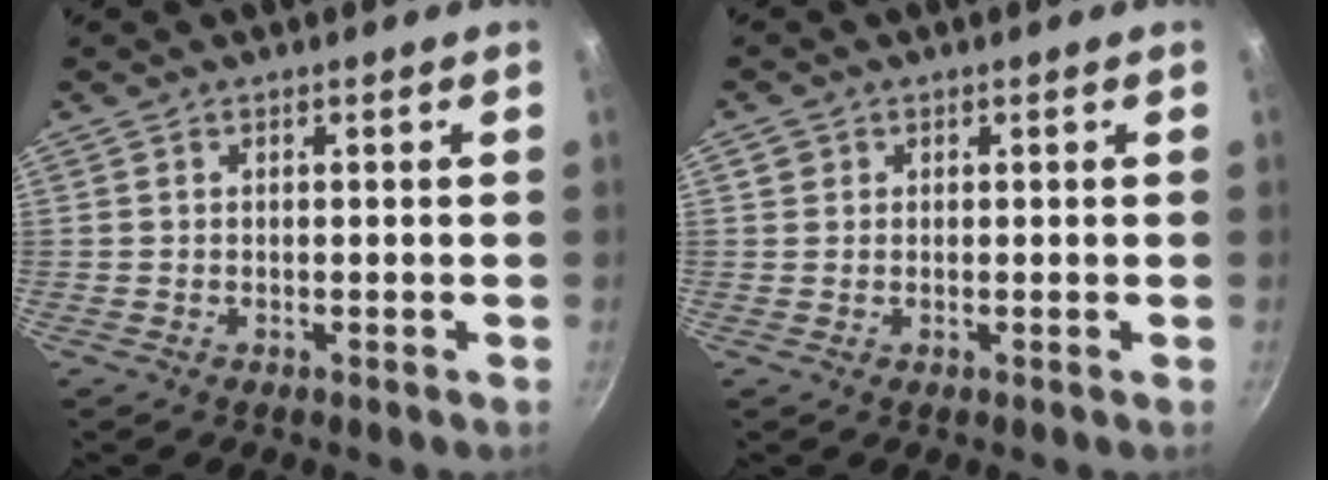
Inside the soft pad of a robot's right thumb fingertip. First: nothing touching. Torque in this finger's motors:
{"motor_torque": [-0.11, -0.12, -0.14, -0.65, 0.00]}